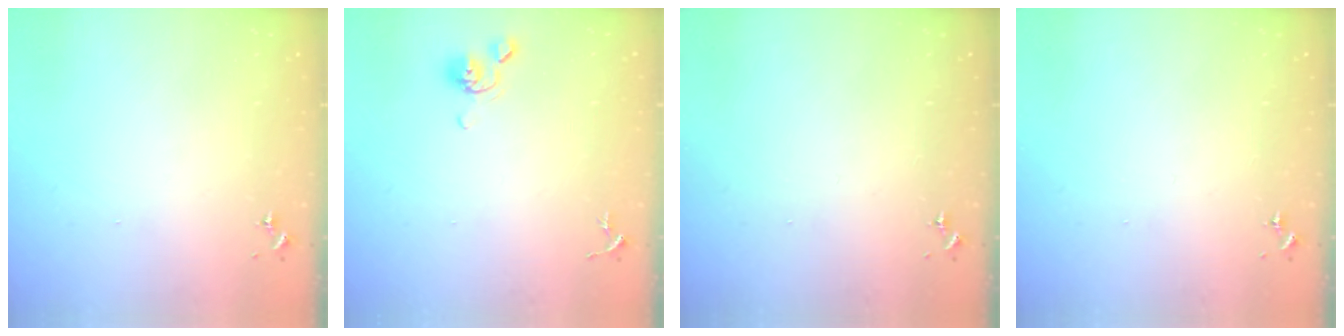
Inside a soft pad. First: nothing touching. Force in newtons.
{"total": 6.2, "press": 6.0, "slide": 1.5}
{"total": 0.0}
{"total": 0.0}